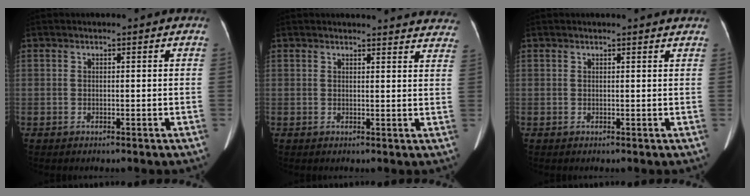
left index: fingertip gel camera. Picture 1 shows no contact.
{"total": 17.1, "force": [16.5, 2.8, 3.2], "torque": [-0.015, -0.045, 0.164]}
{"total": 2.3, "force": [2.3, 0.0, 0.3], "torque": [-0.011, 0.002, 0.019]}